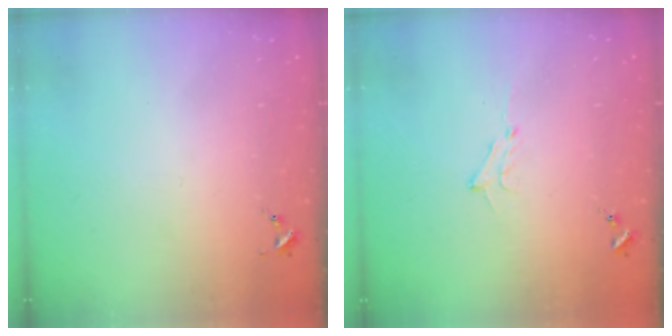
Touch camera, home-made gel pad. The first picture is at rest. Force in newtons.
{"total": 5.1, "press": 5.0, "slide": 0.6}